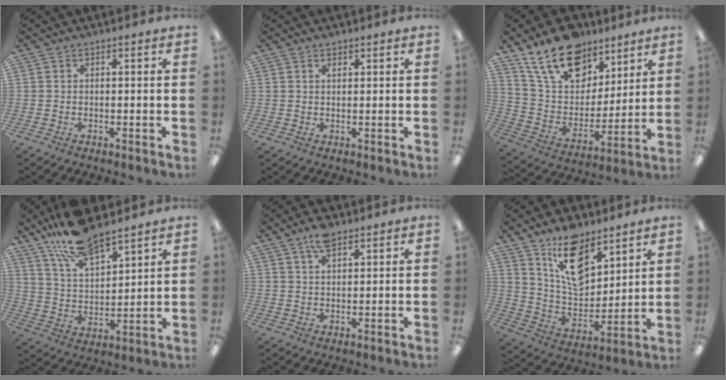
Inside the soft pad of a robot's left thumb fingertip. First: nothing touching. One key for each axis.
{"total": 1.3, "fx": 0.9, "fy": 0.6, "fz": 0.7, "tx": -0.007, "ty": -0.002, "tz": 0.014}
{"total": 19.3, "fx": 13.2, "fy": 11.1, "fz": 8.7, "tx": -0.162, "ty": -0.067, "tz": 0.242}
{"total": 14.1, "fx": 11.8, "fy": 4.0, "fz": 6.5, "tx": -0.146, "ty": -0.062, "tz": 0.217}
{"total": 5.2, "fx": 3.8, "fy": 1.9, "fz": 3.1, "tx": -0.061, "ty": -0.008, "tz": 0.067}
{"total": 14.8, "fx": 10.1, "fy": 7.7, "fz": 7.6, "tx": -0.130, "ty": -0.057, "tz": 0.187}